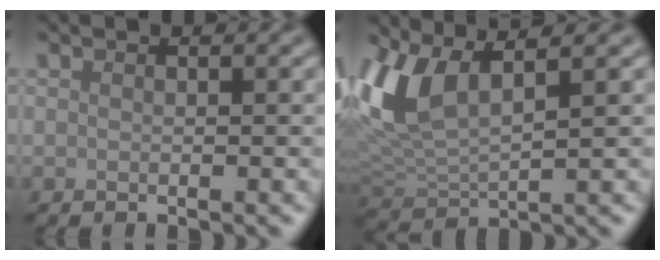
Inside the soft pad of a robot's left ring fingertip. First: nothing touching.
{"total": 6.2, "force": [3.0, 2.3, 4.9], "torque": [-0.124, 0.003, 0.060]}